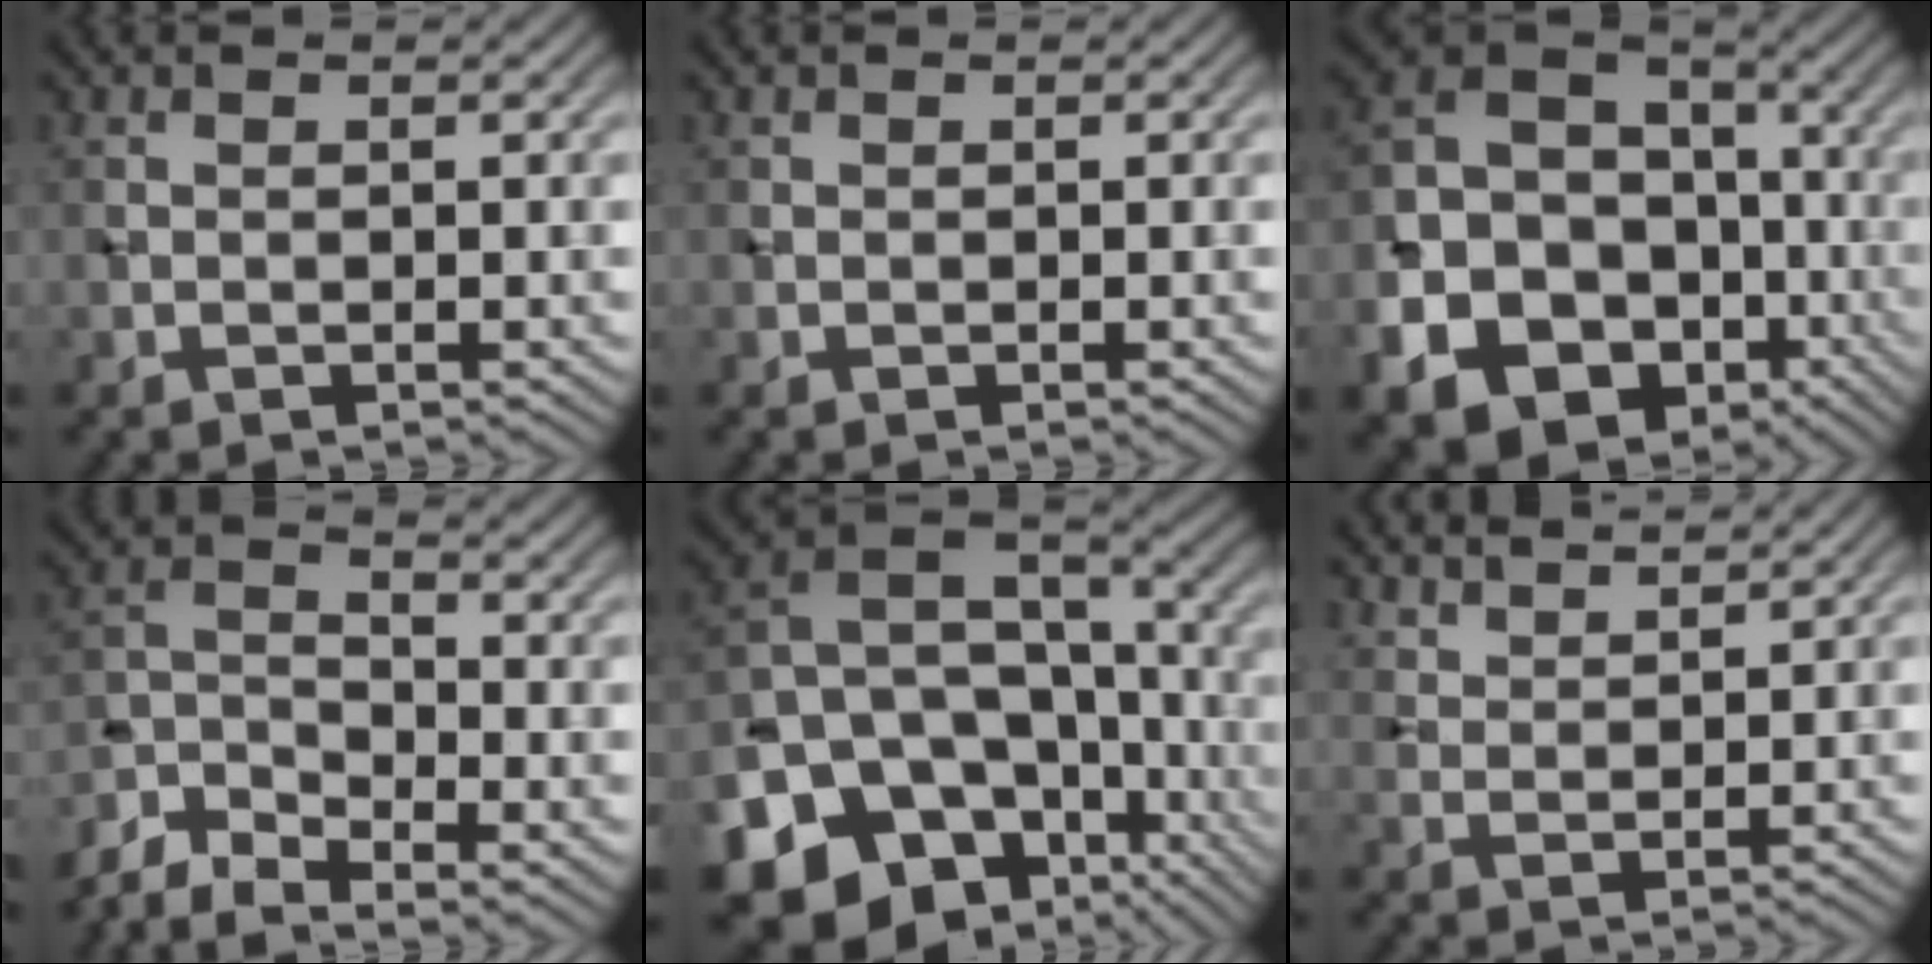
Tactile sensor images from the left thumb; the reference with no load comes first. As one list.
[{"total": 0.5, "force": [0.0, 0.5, 0.0], "torque": [0.003, -0.003, 0.000]}, {"total": 22.2, "force": [-9.8, 17.9, 8.7], "torque": [-0.201, -0.075, -0.168]}, {"total": 7.9, "force": [-5.8, 2.9, 4.6], "torque": [-0.099, -0.016, -0.126]}, {"total": 19.3, "force": [-8.0, 14.5, 10.0], "torque": [-0.239, -0.030, -0.092]}, {"total": 4.7, "force": [4.2, 1.0, 1.6], "torque": [-0.035, -0.010, 0.095]}]